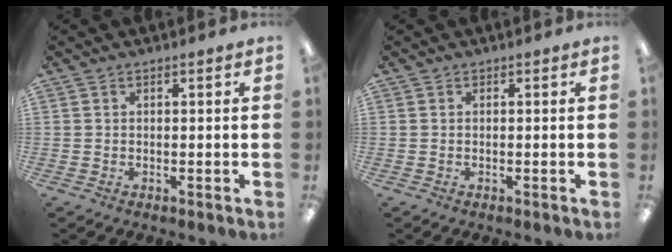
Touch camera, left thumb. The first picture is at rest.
{"total": 0.0}